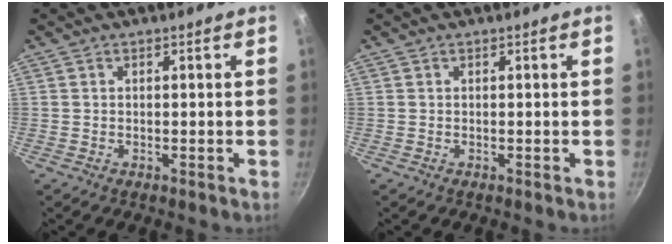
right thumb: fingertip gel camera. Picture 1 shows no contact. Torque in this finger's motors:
{"motor_torque": [-0.01, 0.00, 0.00, 0.00, 0.00]}